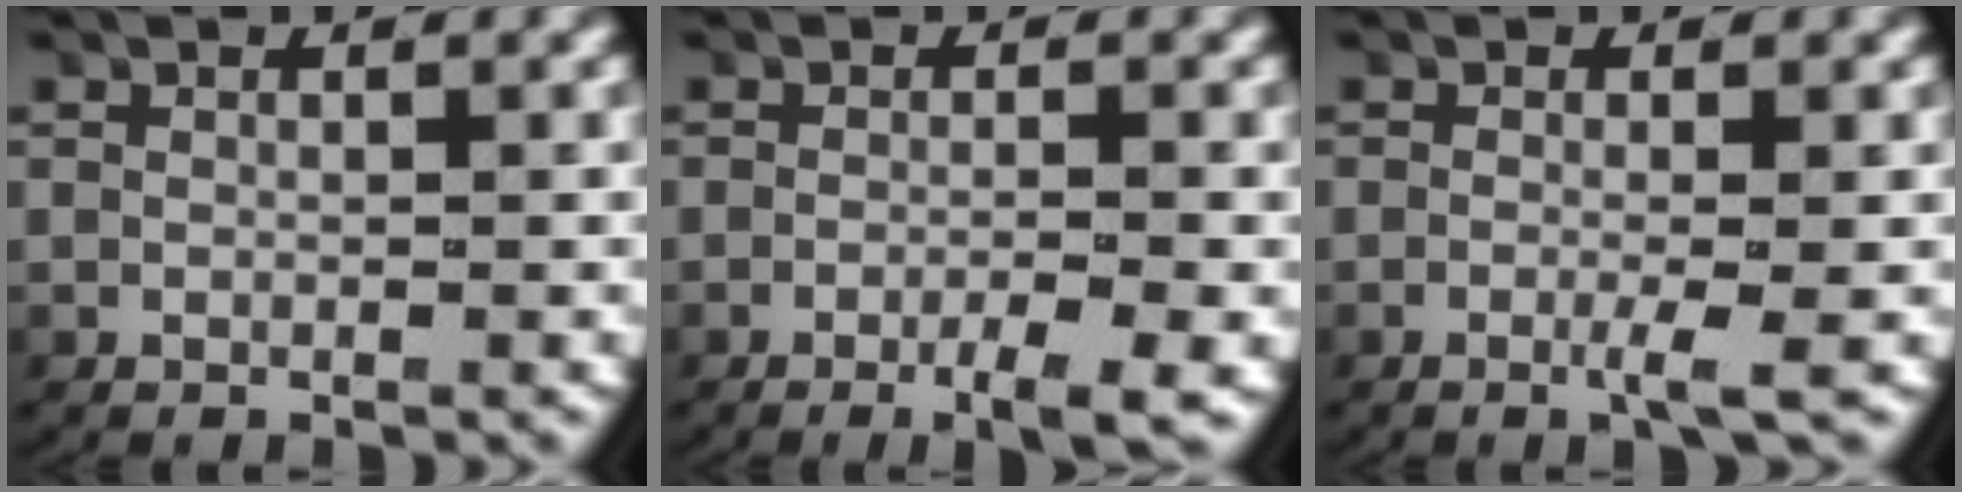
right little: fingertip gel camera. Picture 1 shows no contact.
{"total": 3.1, "force": [-1.8, 0.4, 2.5], "torque": [-0.032, 0.001, -0.035]}
{"total": 1.8, "force": [-0.6, 0.0, 1.7], "torque": [-0.028, -0.001, -0.016]}